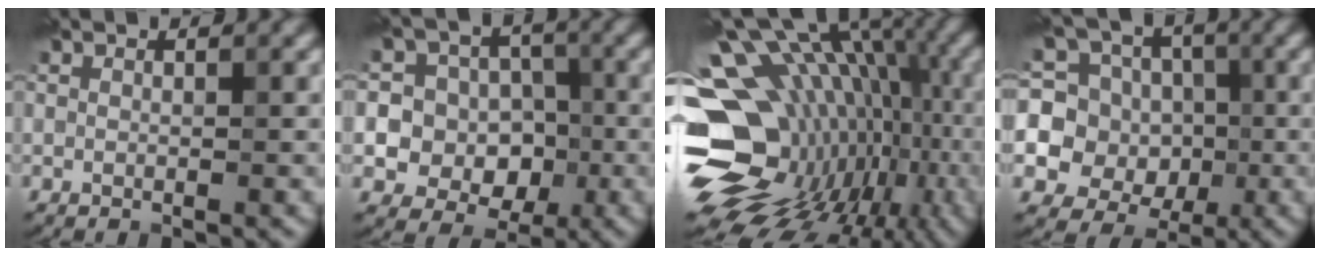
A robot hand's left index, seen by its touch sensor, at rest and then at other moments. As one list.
[{"total": 10.4, "force": [-1.1, 9.9, 3.1], "torque": [-0.080, 0.028, -0.038]}, {"total": 18.8, "force": [-4.3, 13.6, 12.2], "torque": [-0.179, 0.013, -0.039]}, {"total": 12.9, "force": [-0.5, 12.4, 3.4], "torque": [-0.122, 0.021, -0.031]}]